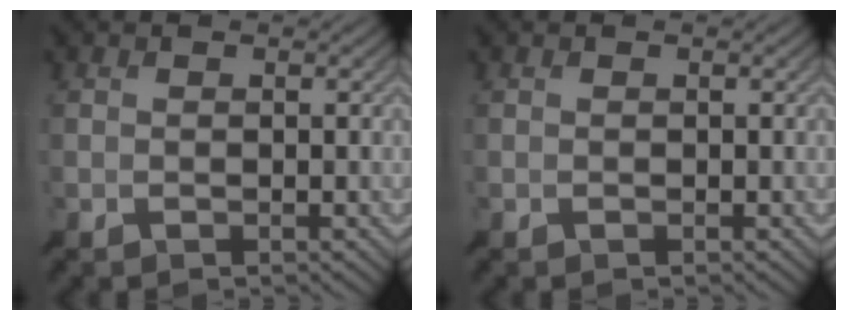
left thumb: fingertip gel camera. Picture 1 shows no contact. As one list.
[{"total": 0.0}]